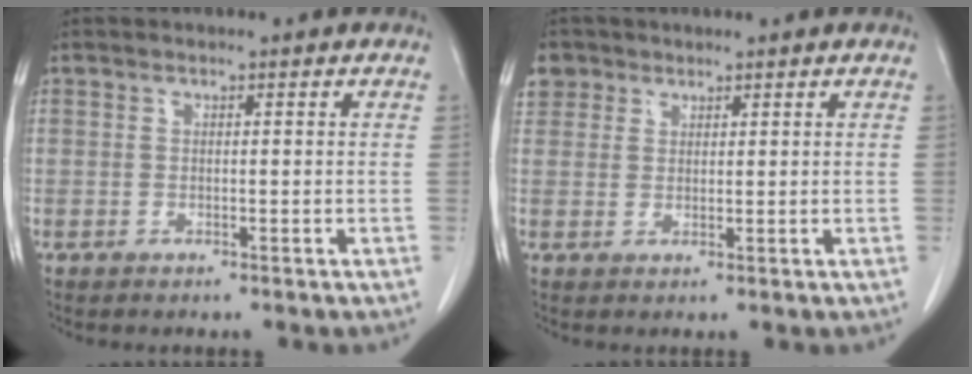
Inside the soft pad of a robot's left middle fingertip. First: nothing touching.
{"total": 4.0, "force": [2.4, 3.2, 0.4], "torque": [-0.002, 0.013, 0.046]}